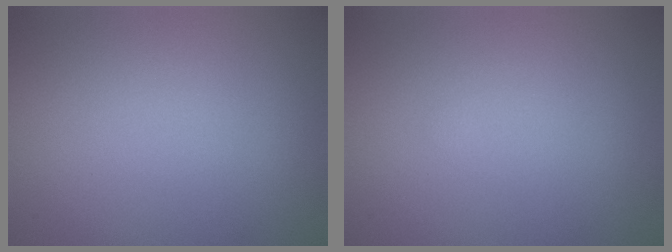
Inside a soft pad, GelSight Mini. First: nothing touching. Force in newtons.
{"total": 0.0}